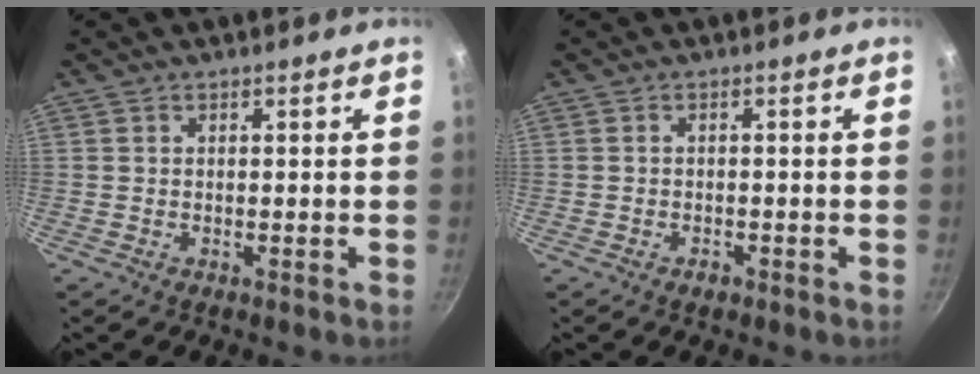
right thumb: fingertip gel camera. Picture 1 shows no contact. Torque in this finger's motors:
{"motor_torque": [-0.28, -0.02, -0.21, 0.06, 0.02]}